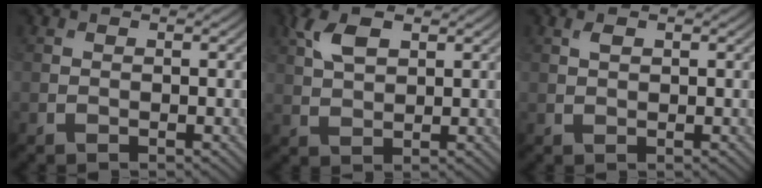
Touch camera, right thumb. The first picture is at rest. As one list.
[{"total": 5.3, "force": [2.5, 2.6, 3.9], "torque": [-0.093, 0.008, 0.050]}, {"total": 1.4, "force": [0.7, 0.6, 1.1], "torque": [-0.026, 0.001, 0.015]}]